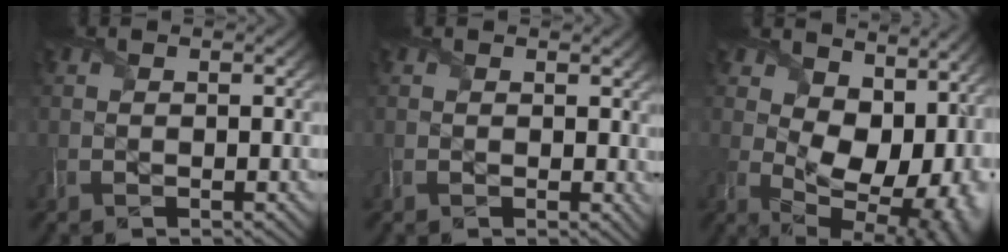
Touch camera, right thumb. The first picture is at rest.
{"total": 2.0, "force": [0.8, 1.4, 1.1], "torque": [-0.019, 0.000, 0.015]}
{"total": 14.5, "force": [4.0, 10.2, 9.5], "torque": [-0.128, 0.002, 0.083]}